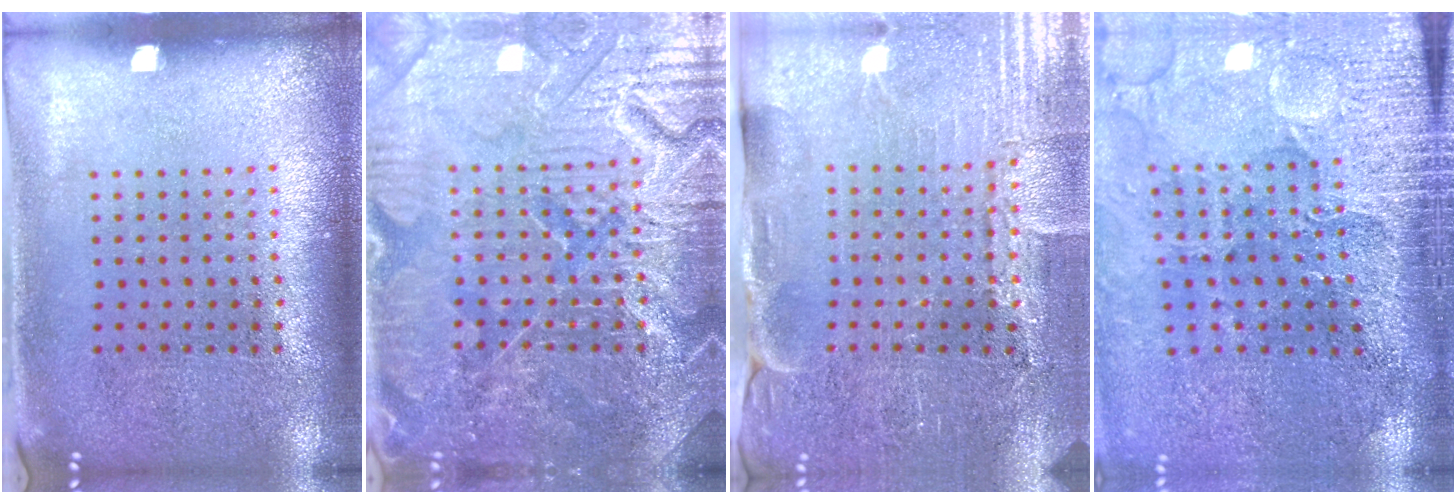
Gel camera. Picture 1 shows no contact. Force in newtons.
{"total": 7.8, "press": 7.7, "slide": 1.0}
{"total": 3.7, "press": 3.6, "slide": 0.4}
{"total": 3.5, "press": 3.4, "slide": 1.1}